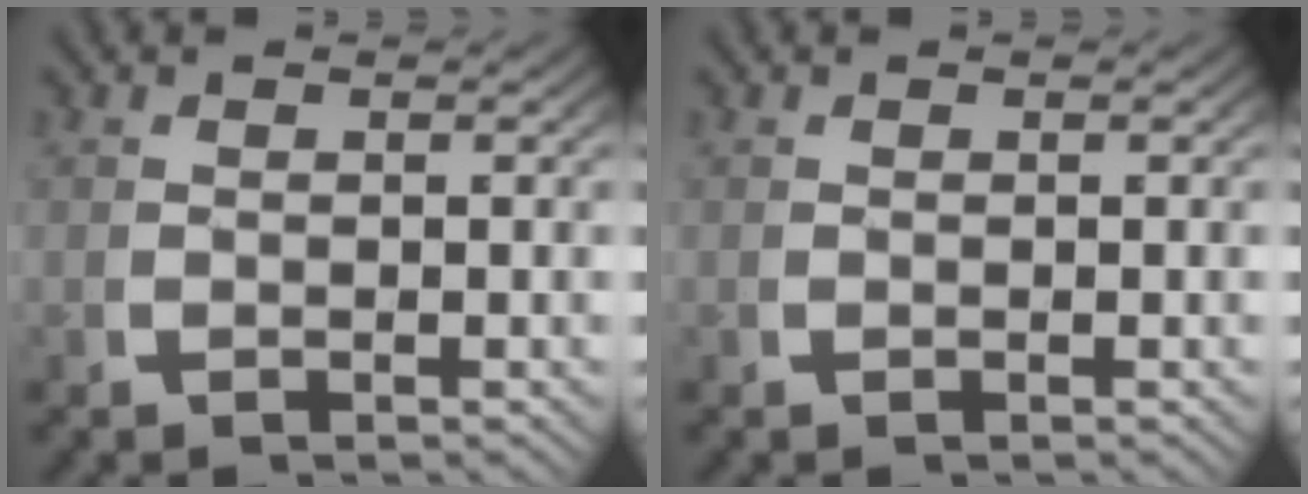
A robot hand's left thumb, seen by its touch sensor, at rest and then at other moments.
{"total": 0.0}